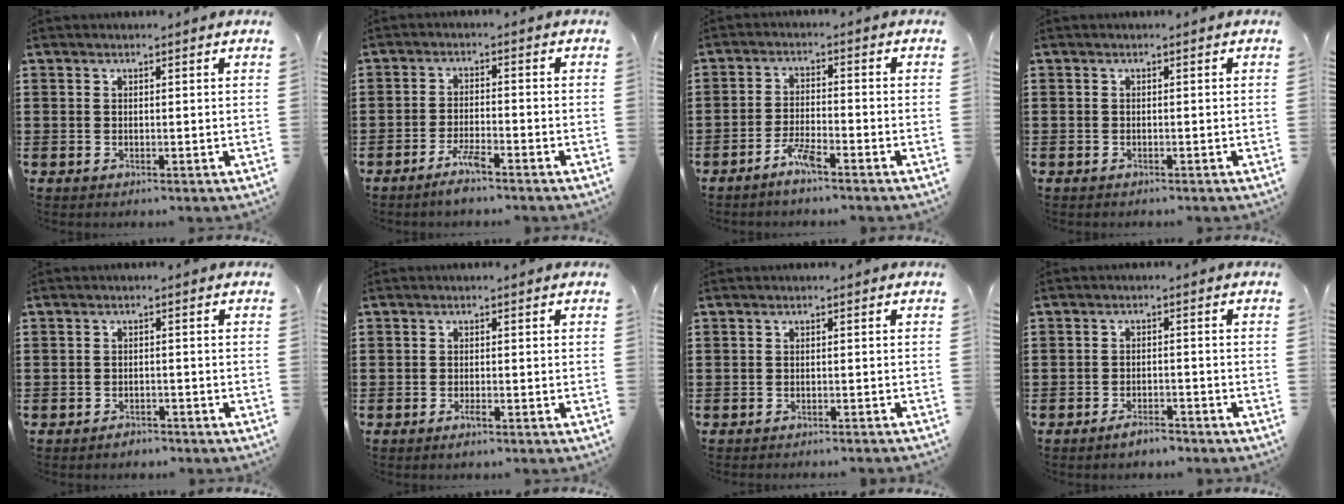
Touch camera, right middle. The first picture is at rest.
{"total": 3.6, "force": [-2.7, 0.4, 2.3], "torque": [-0.053, 0.002, -0.054]}
{"total": 3.6, "force": [-2.7, 0.3, 2.3], "torque": [-0.055, 0.003, -0.055]}
{"total": 0.0}
{"total": 1.4, "force": [-1.4, 0.4, 0.1], "torque": [-0.005, 0.003, -0.030]}
{"total": 1.2, "force": [-0.8, 0.2, 0.9], "torque": [-0.018, -0.004, -0.013]}
{"total": 0.8, "force": [-0.8, -0.1, 0.1], "torque": [-0.004, 0.000, -0.017]}
{"total": 2.6, "force": [-2.3, 0.6, 1.0], "torque": [-0.017, 0.004, -0.044]}